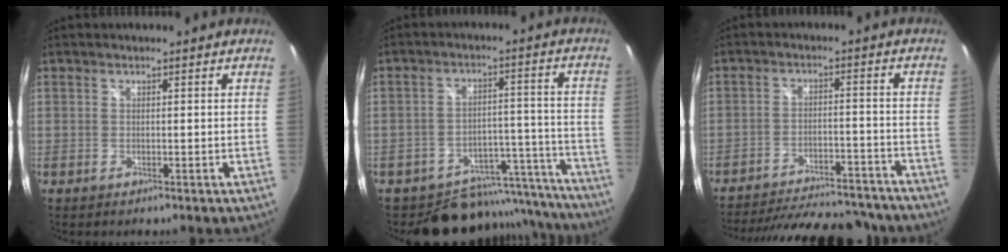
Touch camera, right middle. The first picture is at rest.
{"total": 16.6, "force": [-14.8, 7.2, 2.2], "torque": [-0.035, 0.056, -0.185]}
{"total": 25.0, "force": [-21.9, 7.1, 9.6], "torque": [-0.188, 0.001, -0.283]}